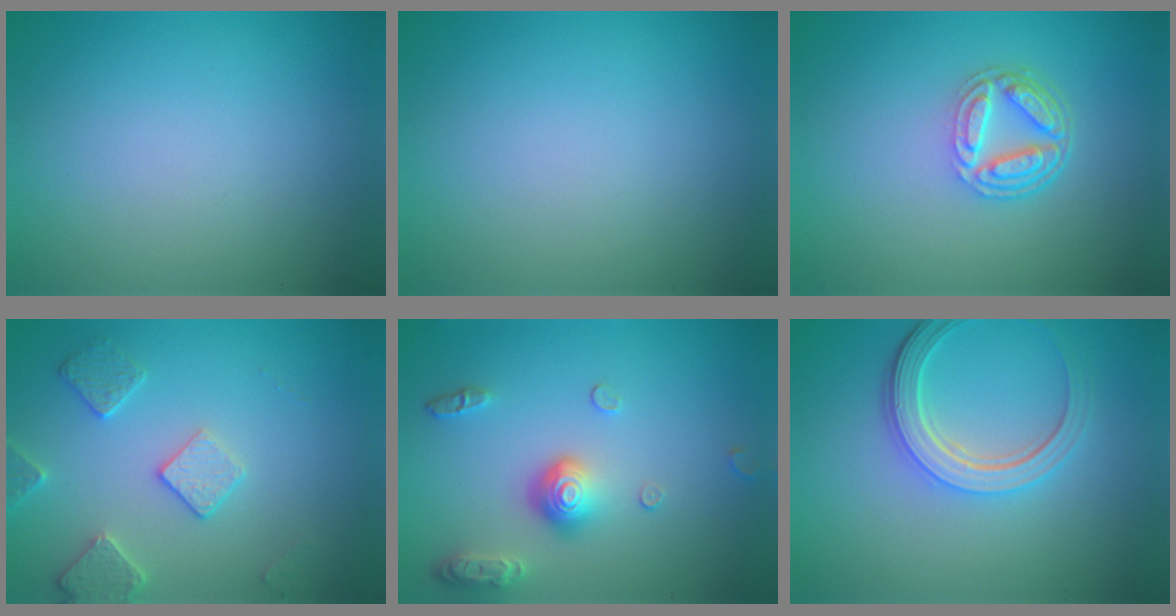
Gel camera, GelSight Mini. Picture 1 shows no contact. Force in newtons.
{"total": 0.0}
{"total": 4.4, "press": 3.3, "slide": 2.9}
{"total": 2.9, "press": 2.9, "slide": 0.1}
{"total": 3.8, "press": 2.9, "slide": 2.4}
{"total": 4.4, "press": 3.4, "slide": 2.7}